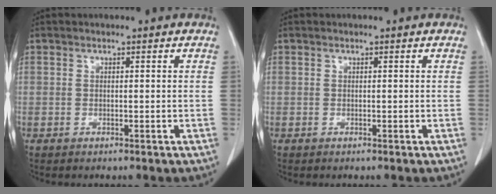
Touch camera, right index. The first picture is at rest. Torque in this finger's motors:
{"motor_torque": [0.00, 0.00, 0.00, 0.00]}